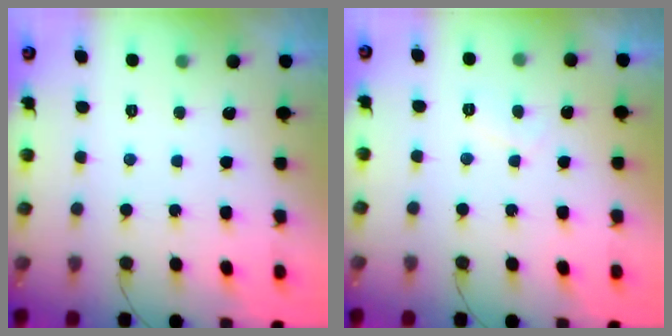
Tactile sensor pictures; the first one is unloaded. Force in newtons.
{"total": 1.3, "press": 1.2, "slide": 0.6}